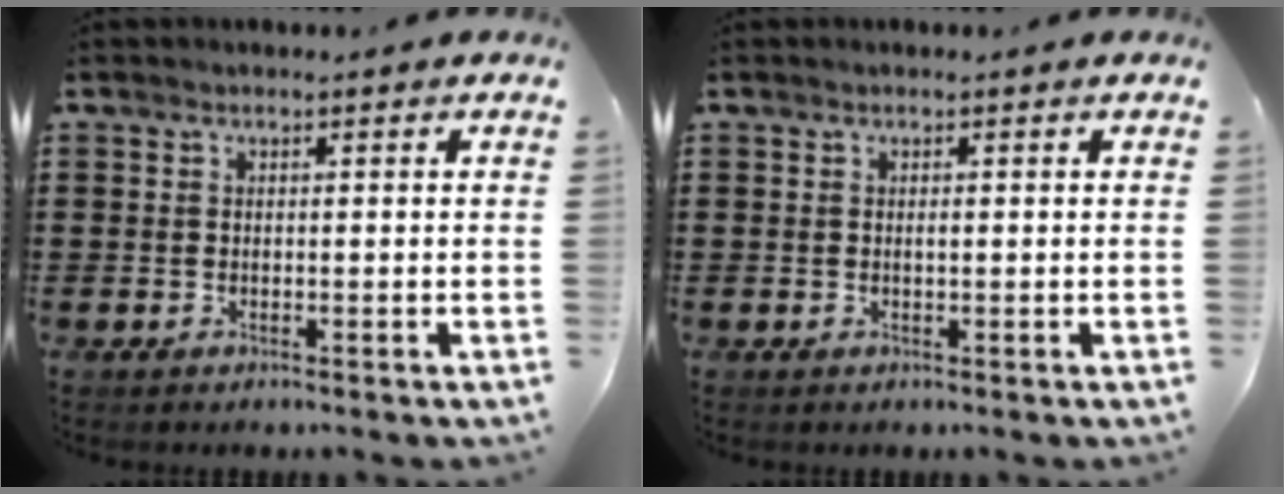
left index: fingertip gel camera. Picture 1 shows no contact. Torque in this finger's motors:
{"motor_torque": [0.40, 0.14, 0.02, 0.01]}